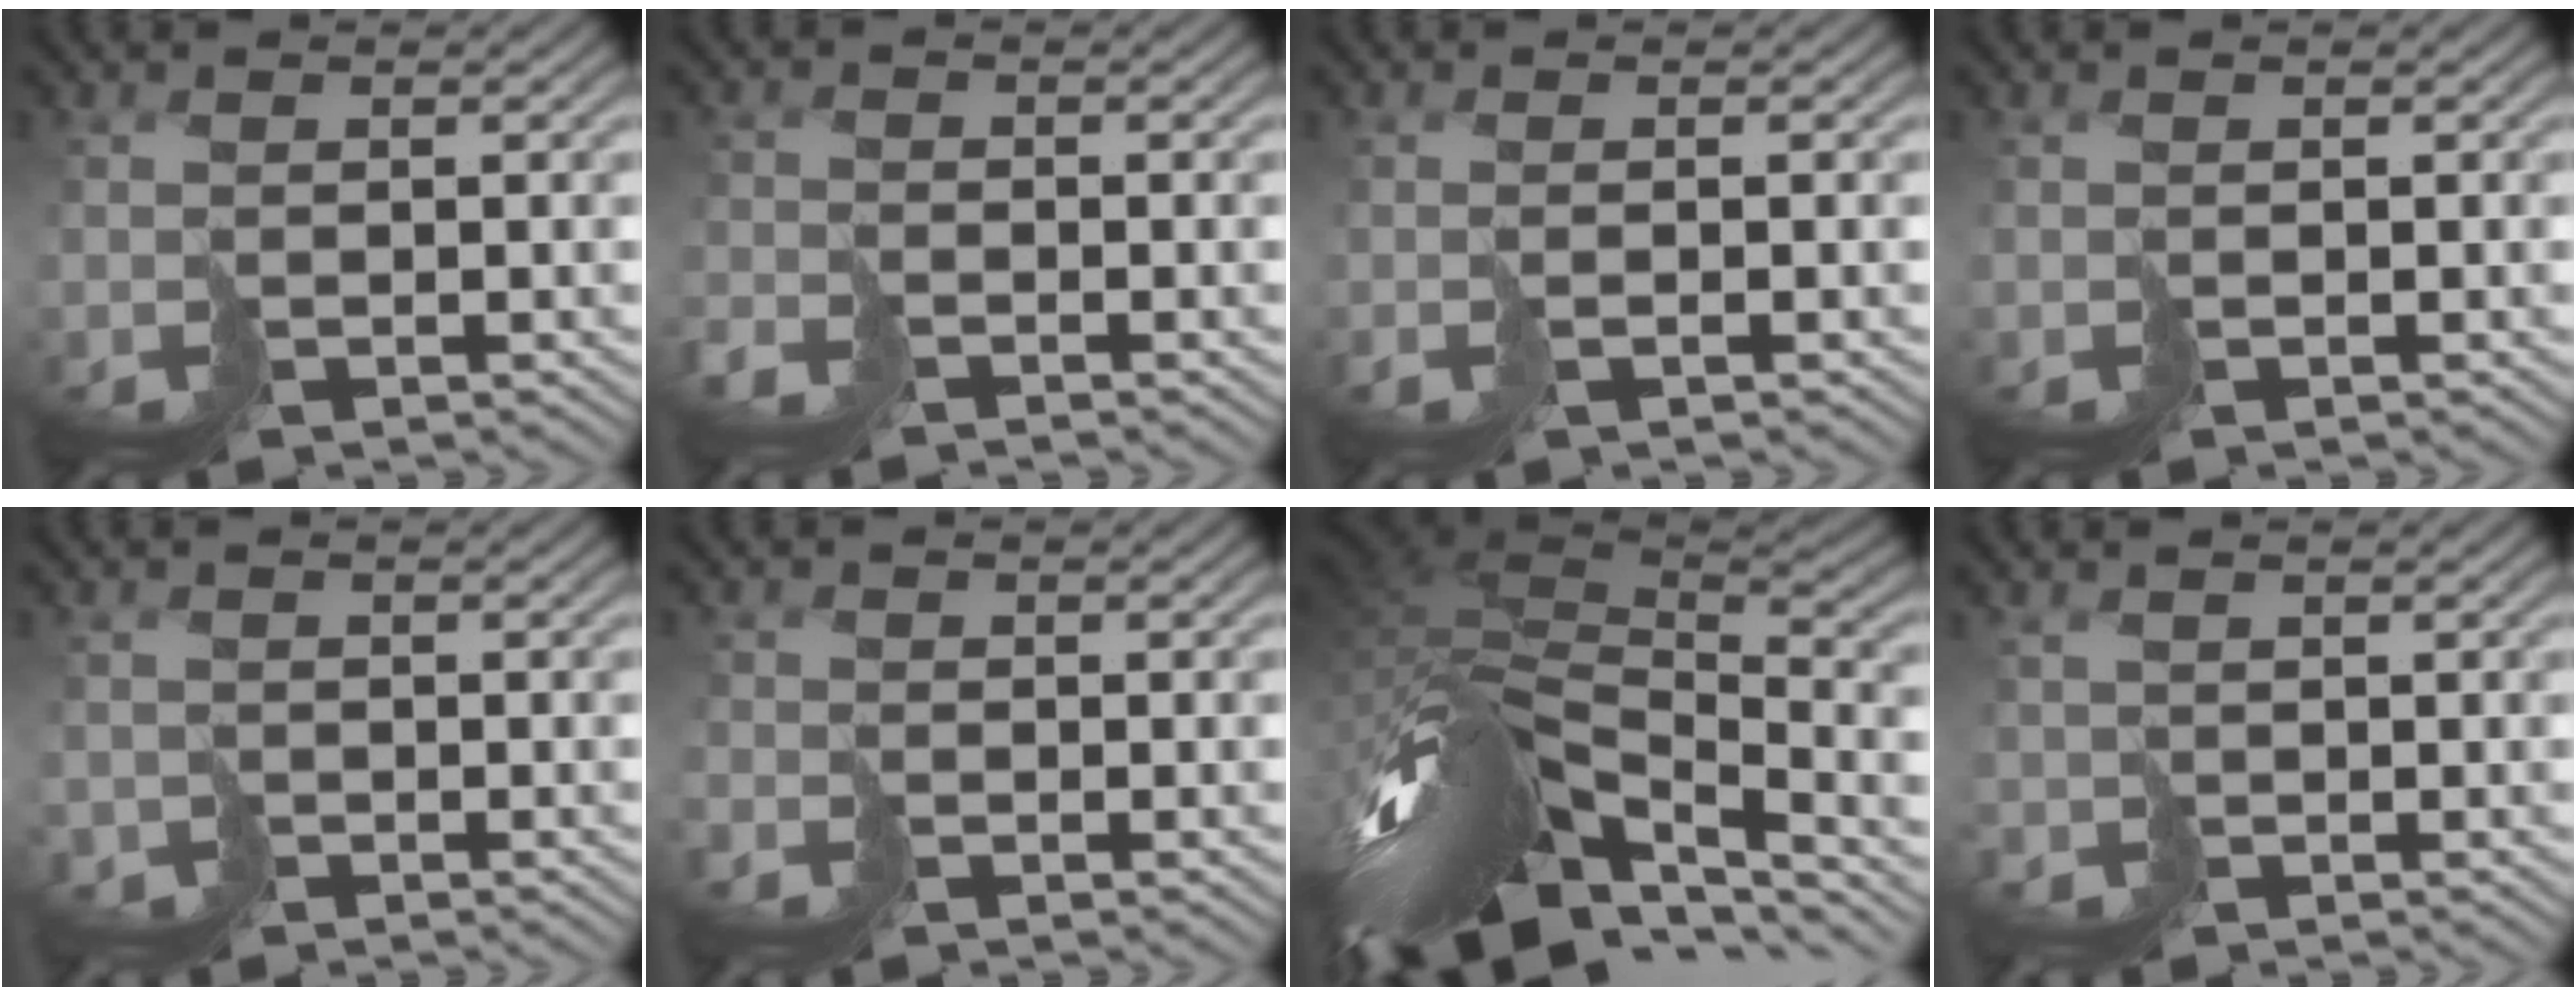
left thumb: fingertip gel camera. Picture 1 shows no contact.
{"total": 2.7, "force": [-2.4, 0.9, 0.9], "torque": [-0.028, -0.011, -0.055]}
{"total": 1.1, "force": [-0.5, 0.3, 1.0], "torque": [-0.014, -0.002, -0.013]}
{"total": 0.0}
{"total": 1.8, "force": [-0.7, 0.1, -1.7], "torque": [0.039, -0.003, -0.010]}
{"total": 1.6, "force": [-1.3, 0.9, 0.3], "torque": [-0.012, -0.008, -0.030]}
{"total": 13.3, "force": [-4.6, 6.8, 10.5], "torque": [-0.249, -0.014, -0.066]}
{"total": 1.2, "force": [-0.6, 0.1, -1.0], "torque": [0.020, -0.010, -0.009]}